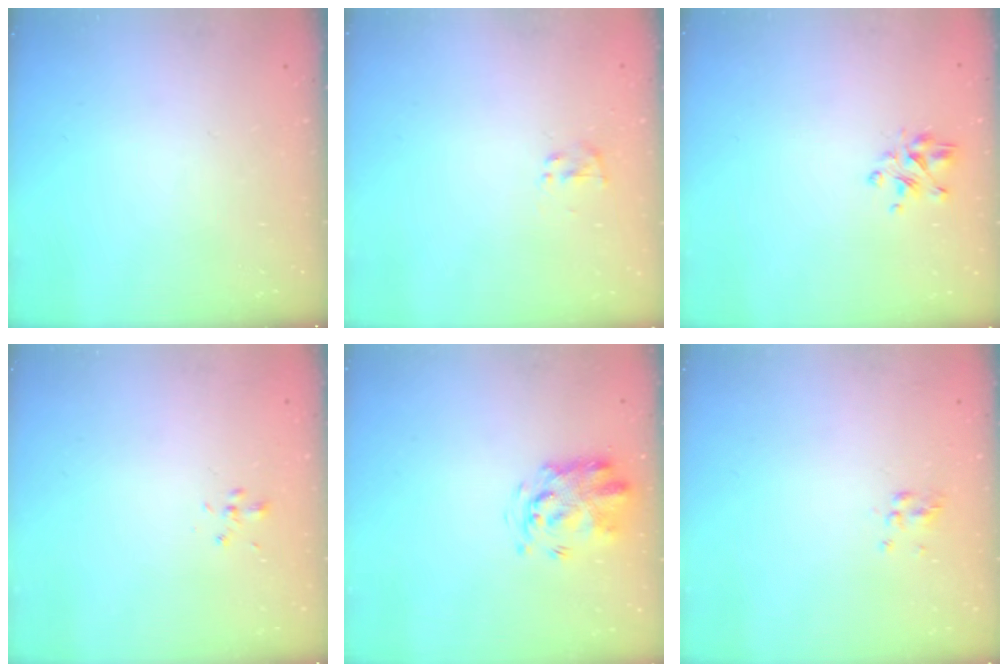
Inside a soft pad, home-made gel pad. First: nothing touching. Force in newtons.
{"total": 1.8, "press": 1.7, "slide": 0.7}
{"total": 3.5, "press": 3.1, "slide": 1.5}
{"total": 1.8, "press": 1.6, "slide": 0.8}
{"total": 3.3, "press": 3.2, "slide": 0.8}
{"total": 3.7, "press": 3.5, "slide": 1.3}